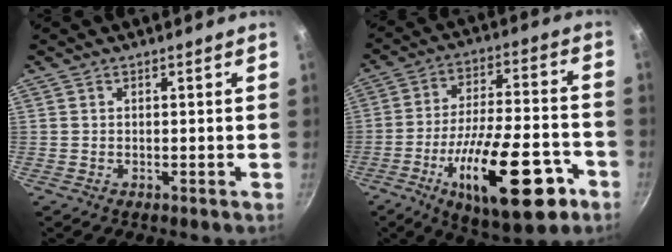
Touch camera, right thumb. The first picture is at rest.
{"total": 23.0, "force": [-10.0, 8.5, 18.9], "torque": [-0.269, 0.039, -0.148]}